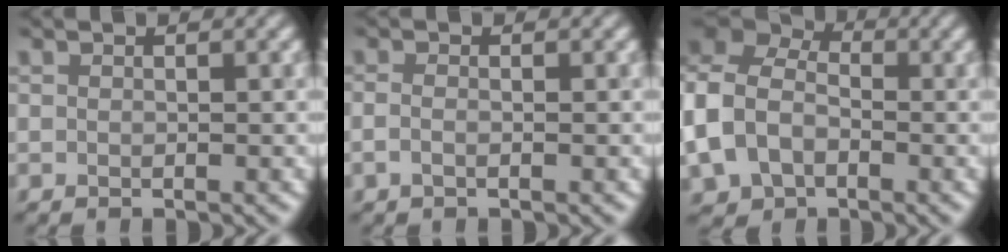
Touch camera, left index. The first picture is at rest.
{"total": 1.1, "force": [-0.4, 0.5, 0.9], "torque": [-0.017, 0.000, -0.009]}
{"total": 9.6, "force": [-1.8, 7.2, 6.1], "torque": [-0.149, 0.002, -0.040]}